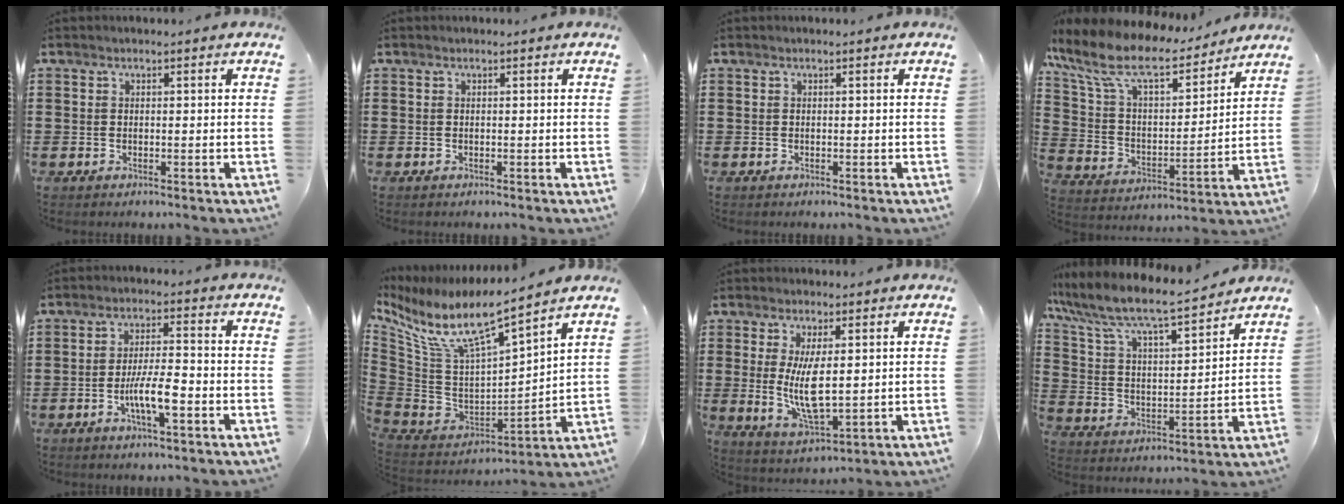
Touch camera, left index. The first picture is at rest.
{"total": 0.0}
{"total": 0.0}
{"total": 11.3, "force": [9.0, 3.4, 6.0], "torque": [-0.155, -0.047, 0.154]}
{"total": 6.6, "force": [-2.3, 1.4, 6.0], "torque": [-0.119, -0.003, -0.046]}
{"total": 8.7, "force": [6.4, 1.2, 5.8], "torque": [-0.141, -0.060, 0.104]}
{"total": 8.1, "force": [1.1, 2.9, 7.4], "torque": [-0.137, -0.010, 0.015]}
{"total": 7.4, "force": [6.4, 1.2, 3.5], "torque": [-0.097, -0.042, 0.104]}